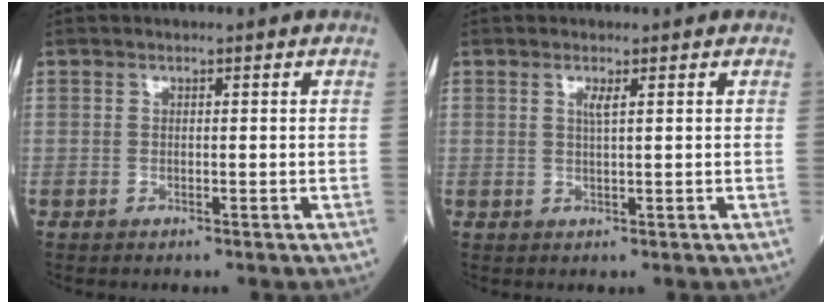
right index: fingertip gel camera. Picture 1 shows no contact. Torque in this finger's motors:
{"motor_torque": [-0.02, 0.04, 0.01, 0.03]}